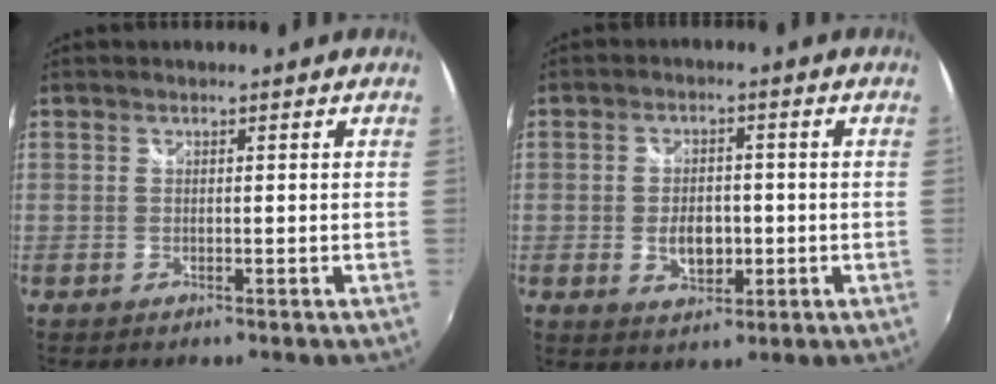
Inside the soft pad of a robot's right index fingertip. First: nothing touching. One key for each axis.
{"total": 6.2, "fx": -1.1, "fy": 3.9, "fz": 4.7, "tx": -0.088, "ty": -0.002, "tz": -0.016}